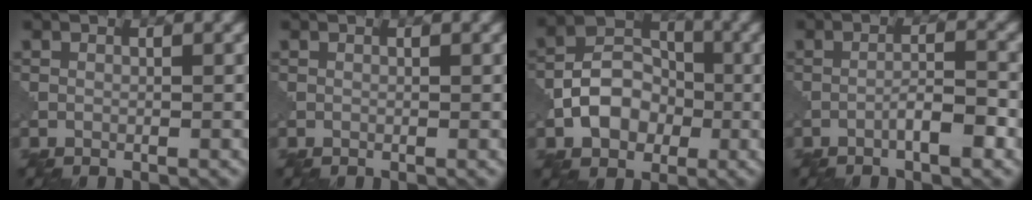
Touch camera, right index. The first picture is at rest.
{"total": 0.0}
{"total": 5.6, "force": [-1.7, 4.2, 3.4], "torque": [-0.051, 0.007, -0.034]}
{"total": 3.1, "force": [-1.6, 0.5, 2.6], "torque": [-0.043, 0.011, -0.030]}